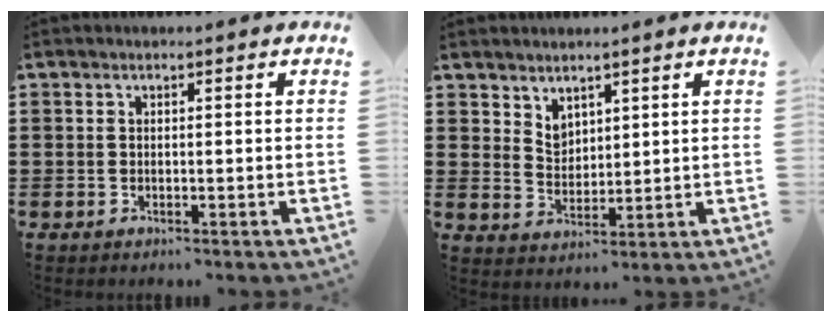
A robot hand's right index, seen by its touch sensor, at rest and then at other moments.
{"total": 3.4, "force": [2.9, 1.8, 0.2], "torque": [-0.013, -0.001, 0.055]}